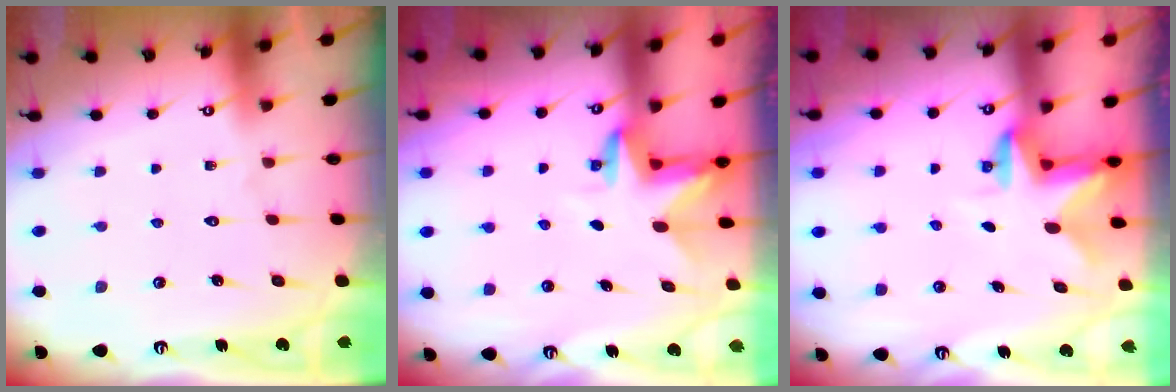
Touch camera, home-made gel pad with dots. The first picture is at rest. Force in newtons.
{"total": 3.3, "press": 3.3, "slide": 0.2}
{"total": 2.3, "press": 2.3, "slide": 0.4}